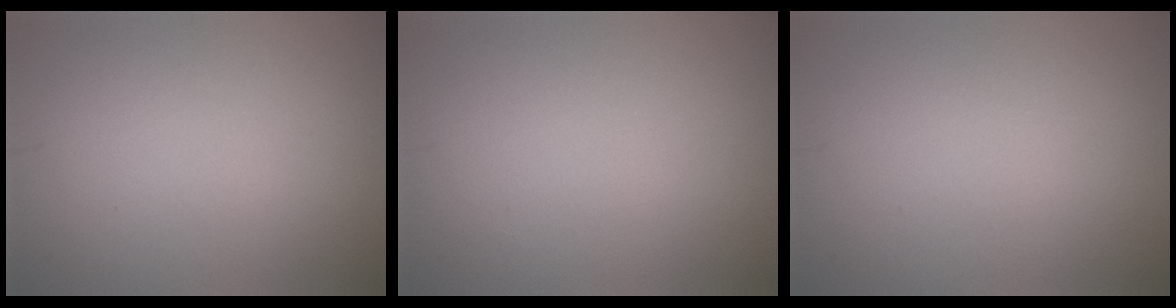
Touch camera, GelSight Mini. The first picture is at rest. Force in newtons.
{"total": 0.0}
{"total": 0.0}